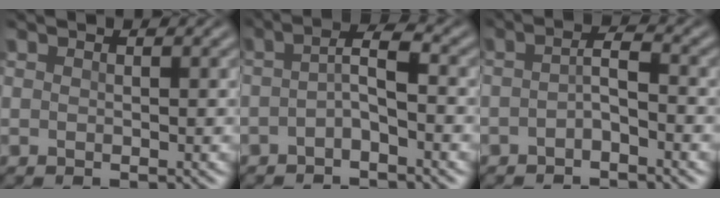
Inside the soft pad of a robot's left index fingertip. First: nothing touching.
{"total": 2.5, "force": [-1.2, 0.6, 2.2], "torque": [-0.043, 0.010, -0.030]}
{"total": 2.0, "force": [-1.2, 0.5, 1.5], "torque": [-0.032, 0.003, -0.029]}